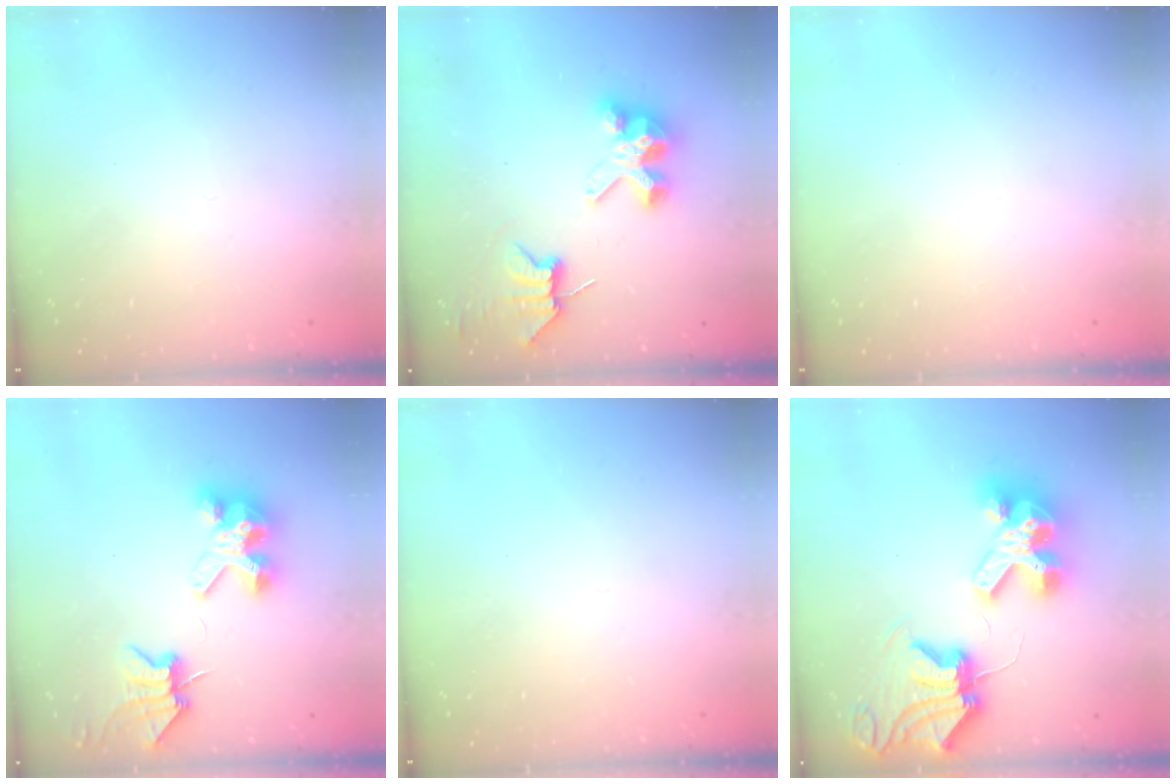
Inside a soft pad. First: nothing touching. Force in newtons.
{"total": 6.6, "press": 6.6, "slide": 0.7}
{"total": 0.0}
{"total": 7.0, "press": 7.0, "slide": 0.9}
{"total": 0.0}
{"total": 15.4, "press": 15.3, "slide": 2.1}